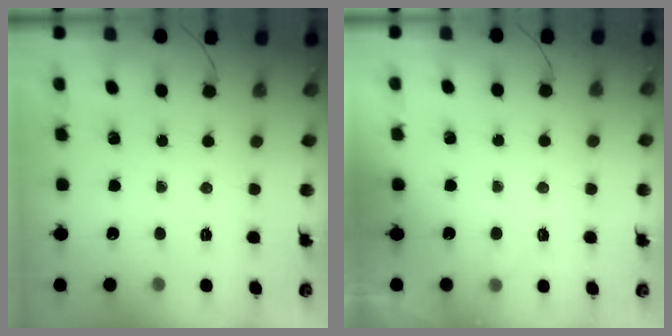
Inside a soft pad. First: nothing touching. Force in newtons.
{"total": 1.4, "press": 1.0, "slide": 1.0}